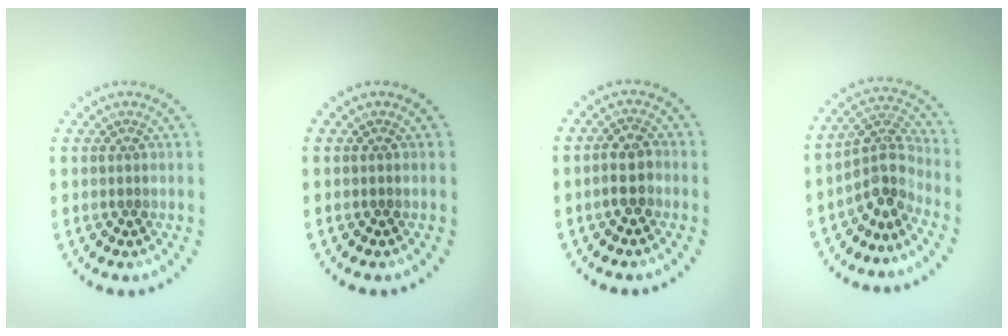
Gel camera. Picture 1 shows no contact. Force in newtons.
{"total": 0.0}
{"total": 2.3, "press": 2.2, "slide": 0.7}
{"total": 3.6, "press": 2.6, "slide": 2.5}